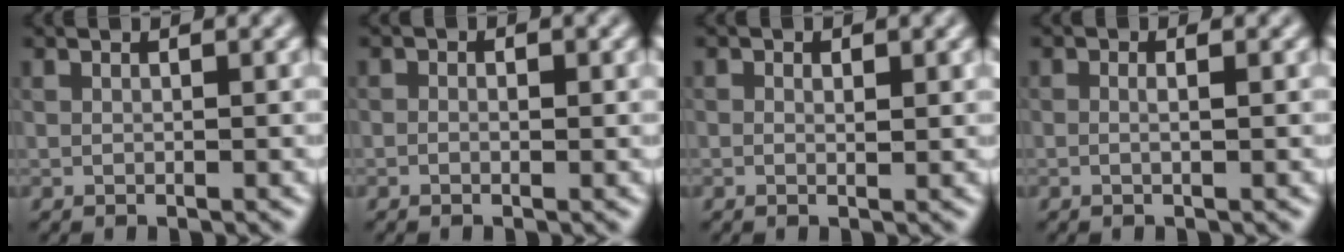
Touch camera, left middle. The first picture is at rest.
{"total": 1.2, "force": [-1.1, -0.3, -0.2], "torque": [0.010, -0.011, -0.016]}
{"total": 0.6, "force": [-0.6, -0.2, -0.1], "torque": [0.013, -0.010, -0.010]}
{"total": 0.9, "force": [-0.9, -0.2, 0.1], "torque": [0.000, -0.013, -0.018]}